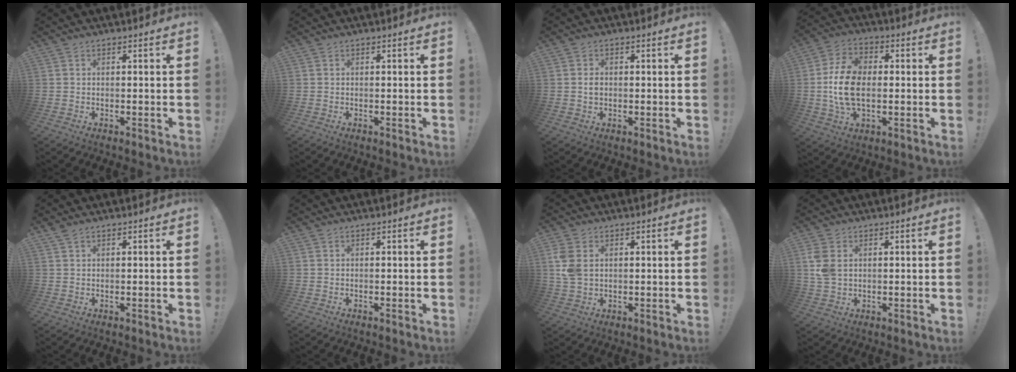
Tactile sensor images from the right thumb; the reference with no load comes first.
{"total": 0.0}
{"total": 1.6, "force": [-0.2, 1.3, 0.8], "torque": [-0.011, 0.003, -0.005]}
{"total": 13.2, "force": [-0.7, 8.6, 10.0], "torque": [-0.194, 0.001, -0.013]}
{"total": 0.8, "force": [0.7, 0.2, 0.5], "torque": [-0.011, 0.001, 0.013]}
{"total": 0.0}
{"total": 6.1, "force": [1.9, 4.2, 4.0], "torque": [-0.098, -0.004, 0.037]}
{"total": 5.6, "force": [1.8, 3.8, 3.7], "torque": [-0.085, -0.001, 0.037]}